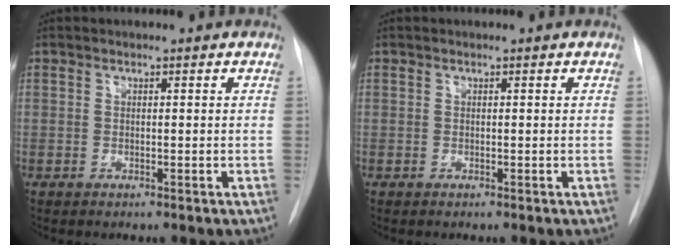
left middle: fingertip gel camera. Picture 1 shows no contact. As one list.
[{"total": 0.0}]